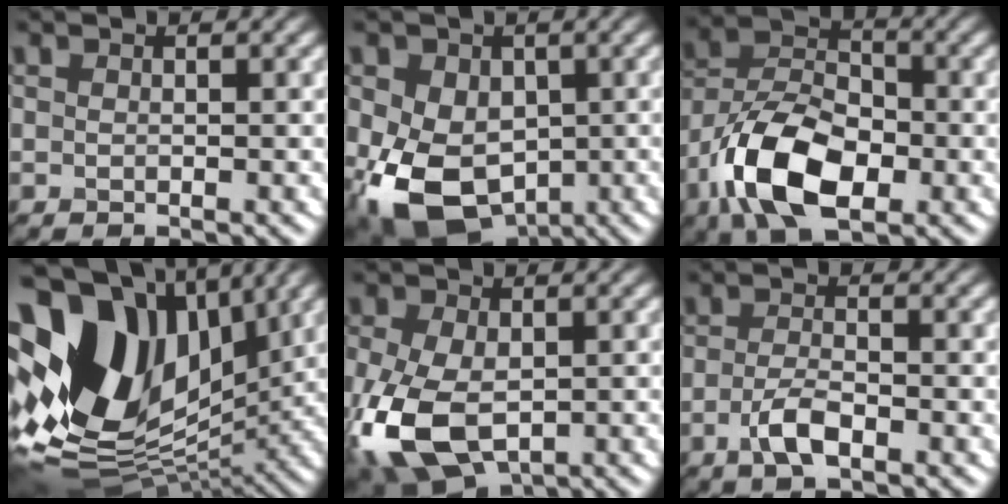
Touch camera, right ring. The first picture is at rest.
{"total": 10.0, "force": [-2.4, 7.1, 6.5], "torque": [-0.134, -0.034, -0.033]}
{"total": 10.5, "force": [-4.5, 5.7, 7.6], "torque": [-0.155, 0.001, -0.090]}
{"total": 16.7, "force": [4.1, 10.8, 12.1], "torque": [-0.250, 0.015, 0.072]}
{"total": 9.5, "force": [-2.6, 5.9, 7.0], "torque": [-0.175, -0.025, -0.046]}
{"total": 2.8, "force": [-1.2, 1.0, 2.3], "torque": [-0.053, -0.002, -0.028]}